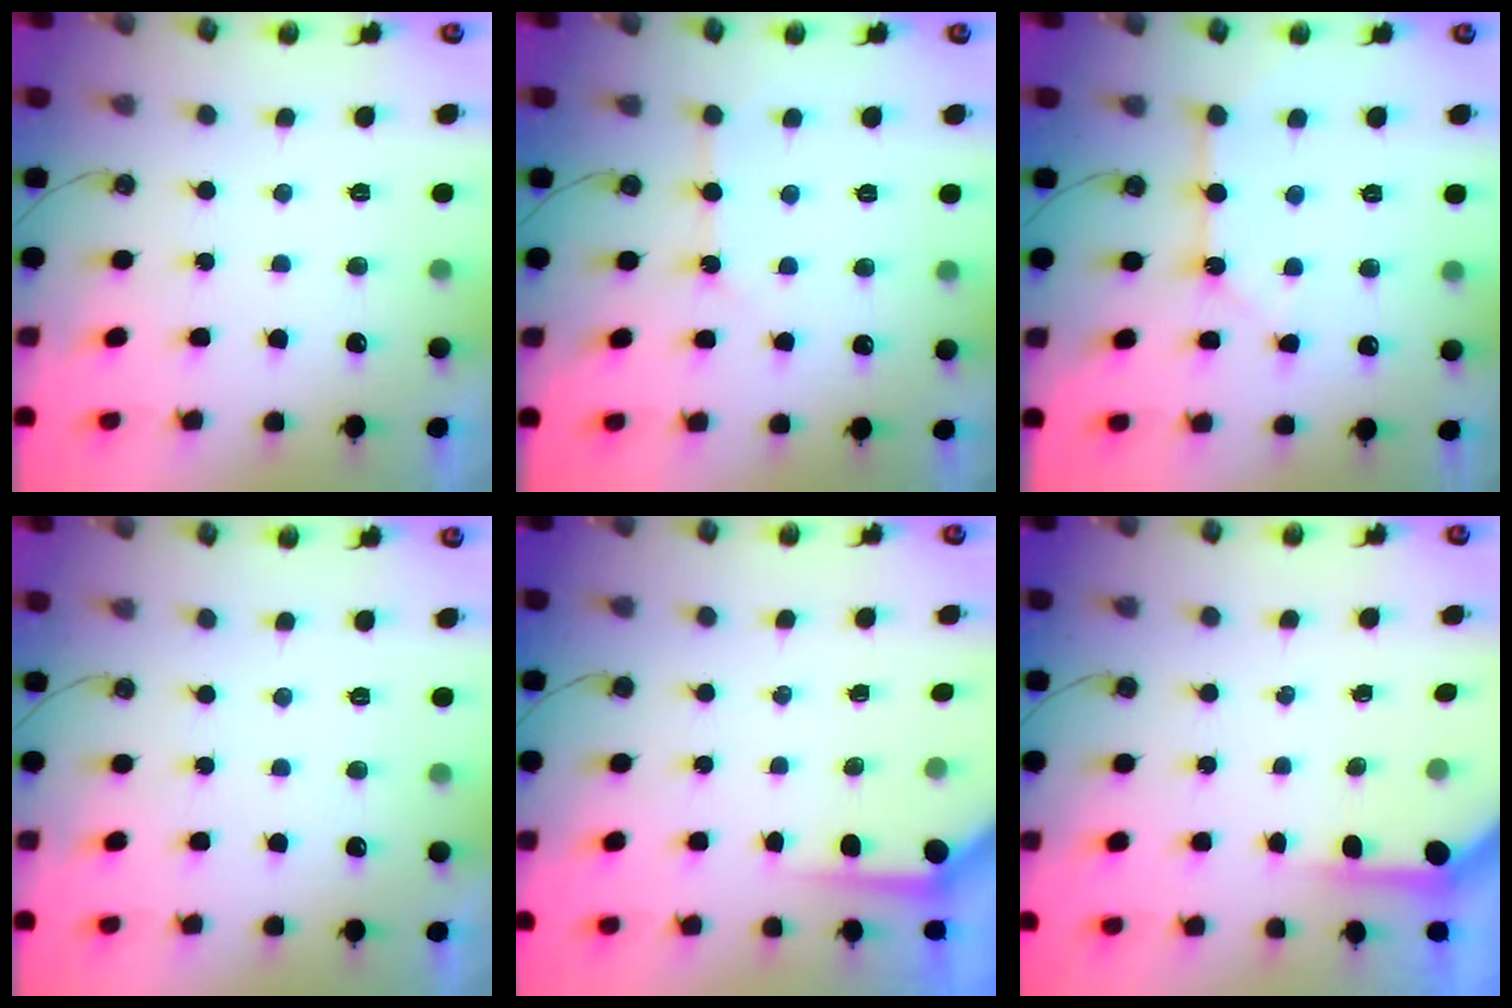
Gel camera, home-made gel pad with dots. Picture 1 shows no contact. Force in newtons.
{"total": 2.8, "press": 2.7, "slide": 0.4}
{"total": 5.4, "press": 5.3, "slide": 0.6}
{"total": 0.0}
{"total": 3.6, "press": 3.6, "slide": 0.4}
{"total": 3.5, "press": 3.5, "slide": 0.3}